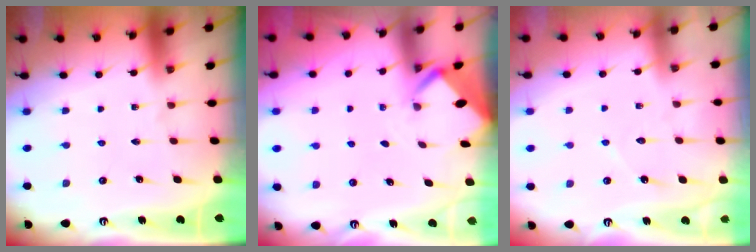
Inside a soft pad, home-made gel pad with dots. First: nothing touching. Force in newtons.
{"total": 2.1, "press": 2.1, "slide": 0.2}
{"total": 4.5, "press": 4.4, "slide": 0.4}